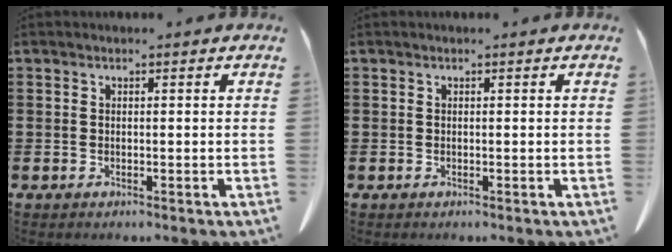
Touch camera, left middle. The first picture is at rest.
{"total": 0.0}